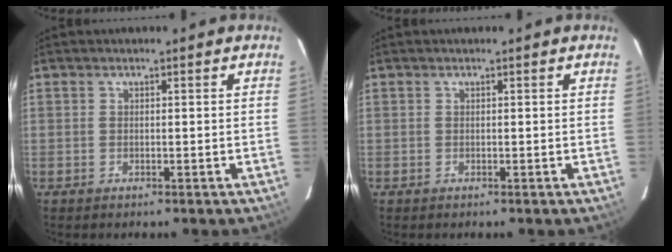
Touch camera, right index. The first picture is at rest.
{"total": 0.0}